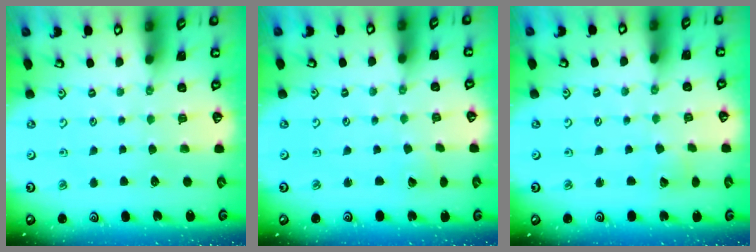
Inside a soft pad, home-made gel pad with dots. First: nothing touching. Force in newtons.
{"total": 1.5, "press": 1.5, "slide": 0.2}
{"total": 2.9, "press": 2.9, "slide": 0.2}